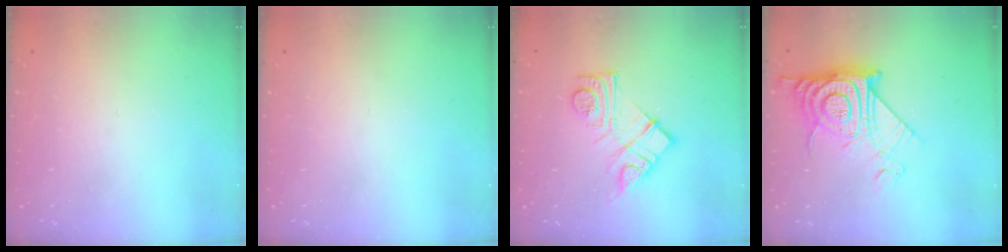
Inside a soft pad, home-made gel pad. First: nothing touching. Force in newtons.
{"total": 0.0}
{"total": 13.0, "press": 12.9, "slide": 0.9}
{"total": 14.9, "press": 14.8, "slide": 1.3}